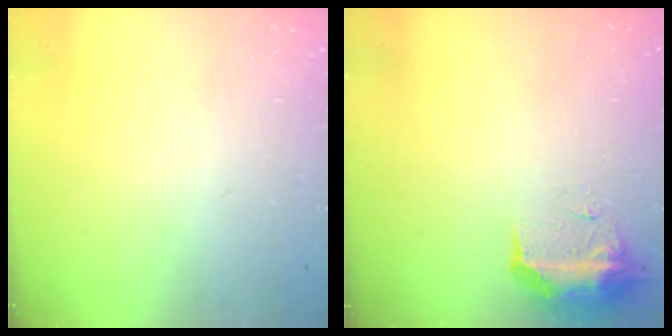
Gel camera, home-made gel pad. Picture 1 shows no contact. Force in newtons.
{"total": 15.7, "press": 10.5, "slide": 11.7}